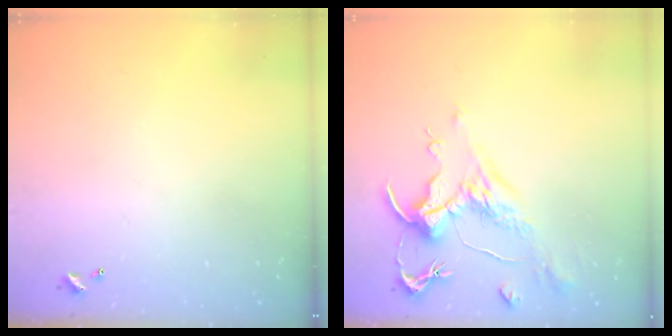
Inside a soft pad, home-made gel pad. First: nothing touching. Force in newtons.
{"total": 1.7, "press": 0.9, "slide": 1.4}